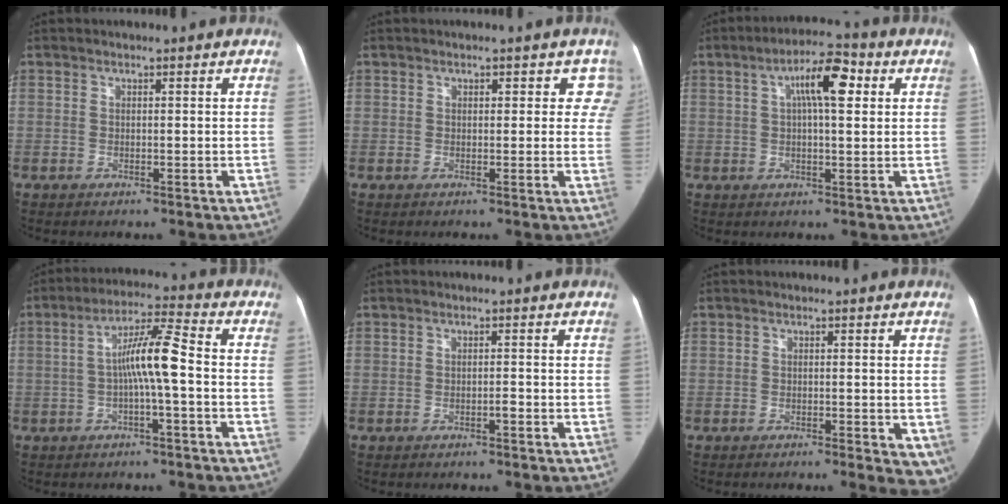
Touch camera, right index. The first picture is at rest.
{"total": 3.8, "force": [2.4, 2.5, 1.6], "torque": [0.019, 0.003, 0.012]}
{"total": 8.5, "force": [2.6, 2.1, 7.8], "torque": [-0.131, 0.026, 0.039]}
{"total": 7.8, "force": [-0.9, 0.2, 7.8], "torque": [-0.142, 0.020, -0.020]}
{"total": 0.8, "force": [-0.5, 0.0, 0.6], "torque": [-0.010, 0.001, -0.009]}
{"total": 6.0, "force": [-3.3, 1.9, 4.5], "torque": [-0.038, -0.008, -0.048]}